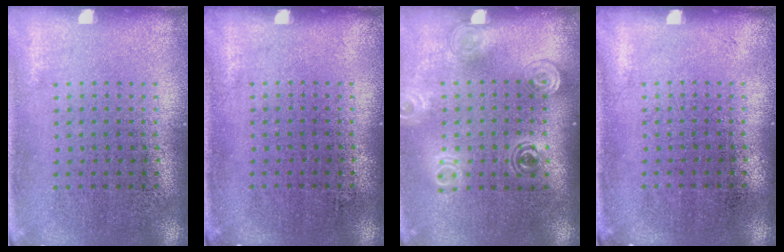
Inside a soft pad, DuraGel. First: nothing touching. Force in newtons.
{"total": 0.0}
{"total": 1.5, "press": 1.3, "slide": 0.8}
{"total": 0.0}